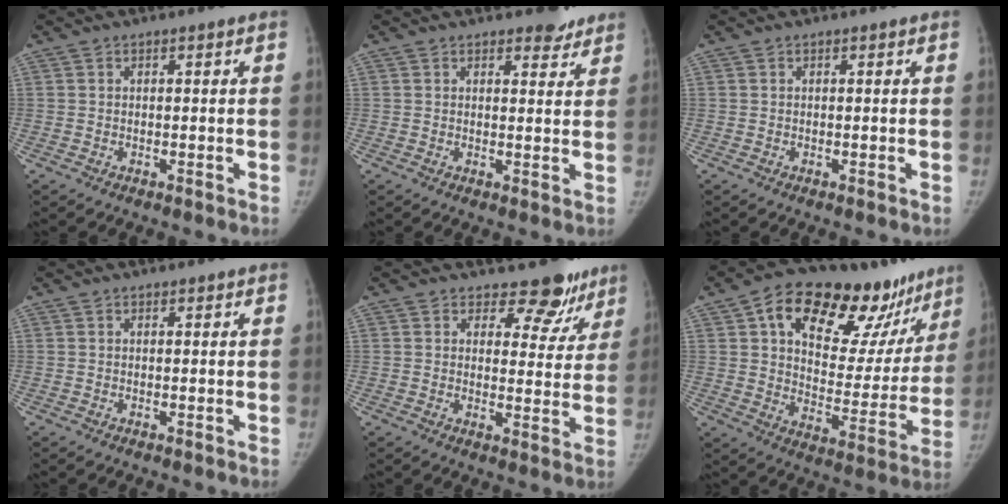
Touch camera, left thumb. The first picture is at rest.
{"total": 3.5, "force": [3.0, 1.7, 0.9], "torque": [0.011, -0.021, 0.036]}
{"total": 0.0}
{"total": 0.0}
{"total": 8.9, "force": [7.4, 4.9, 1.2], "torque": [0.034, -0.053, 0.075]}
{"total": 27.0, "force": [16.7, 13.1, 16.7], "torque": [-0.190, -0.038, 0.250]}